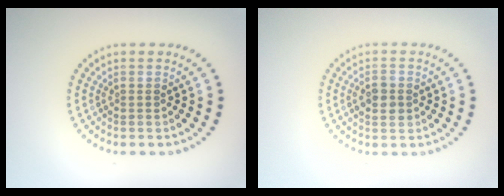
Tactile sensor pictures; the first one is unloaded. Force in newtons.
{"total": 2.6, "press": 2.6, "slide": 0.0}